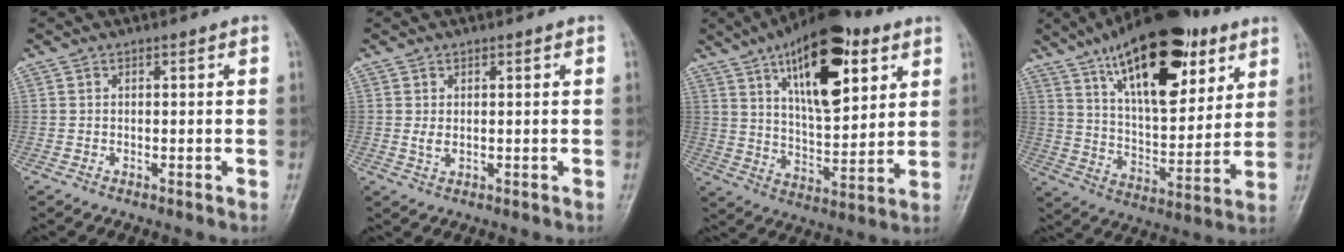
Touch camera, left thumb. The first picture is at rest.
{"total": 1.8, "force": [0.4, 0.8, 1.5], "torque": [-0.028, -0.001, 0.013]}
{"total": 20.5, "force": [9.5, 8.7, 15.9], "torque": [-0.213, -0.035, 0.155]}
{"total": 24.5, "force": [13.0, 10.4, 17.9], "torque": [-0.251, -0.041, 0.220]}